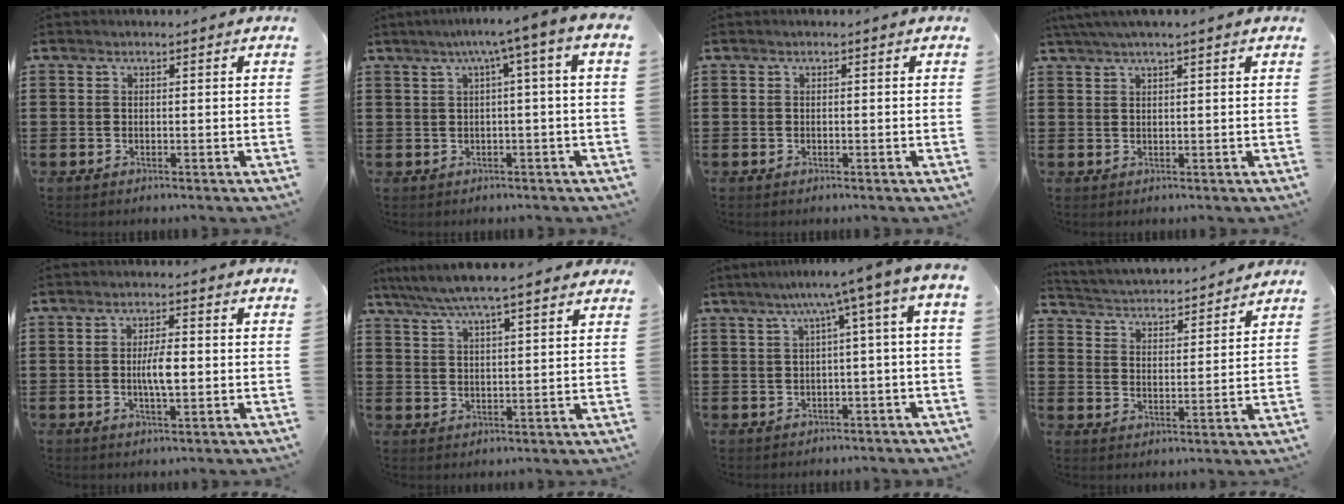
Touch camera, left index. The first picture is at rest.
{"total": 4.2, "force": [0.2, -0.5, 4.1], "torque": [-0.079, -0.003, -0.006]}
{"total": 0.0}
{"total": 2.0, "force": [1.5, 0.0, 1.3], "torque": [-0.029, 0.003, 0.029]}
{"total": 4.2, "force": [-0.3, 1.1, 4.0], "torque": [-0.074, 0.002, -0.007]}
{"total": 6.1, "force": [5.1, 0.2, 3.3], "torque": [-0.080, -0.017, 0.089]}
{"total": 5.2, "force": [0.5, -0.5, 5.2], "torque": [-0.102, -0.014, -0.002]}
{"total": 3.1, "force": [3.1, -0.1, -0.2], "torque": [-0.019, -0.031, 0.047]}